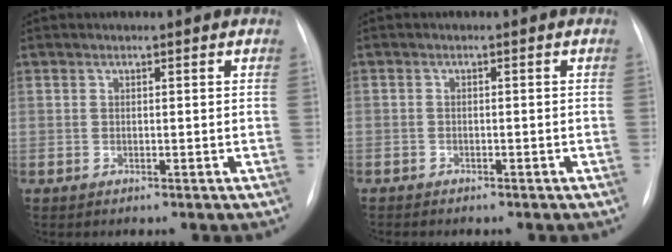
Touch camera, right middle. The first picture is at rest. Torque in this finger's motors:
{"motor_torque": [0.93, -0.95, -0.54, -0.21]}